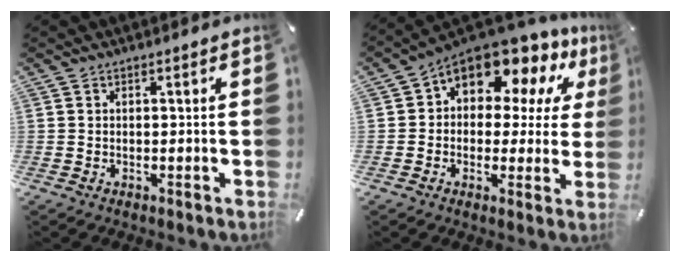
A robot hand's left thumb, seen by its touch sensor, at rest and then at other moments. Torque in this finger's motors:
{"motor_torque": [0.67, 1.79, 1.92, -0.85, 0.44]}